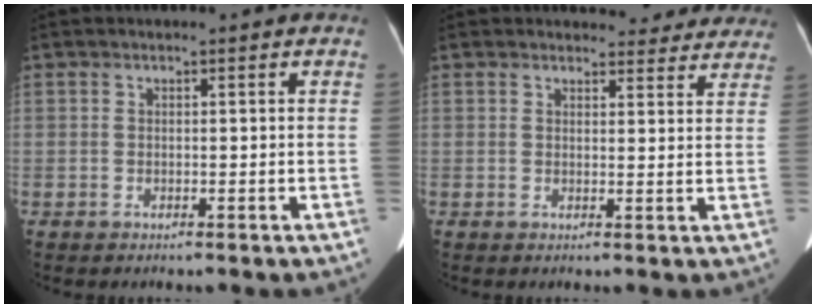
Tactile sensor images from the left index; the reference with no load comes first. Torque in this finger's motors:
{"motor_torque": [0.67, -0.77, 0.09, -0.01]}